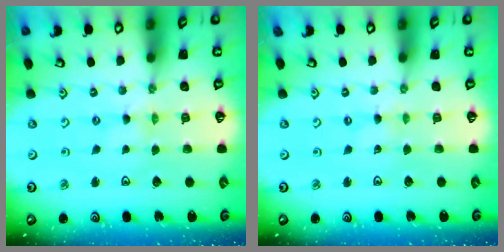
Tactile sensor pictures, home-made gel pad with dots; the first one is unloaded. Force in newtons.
{"total": 0.0}